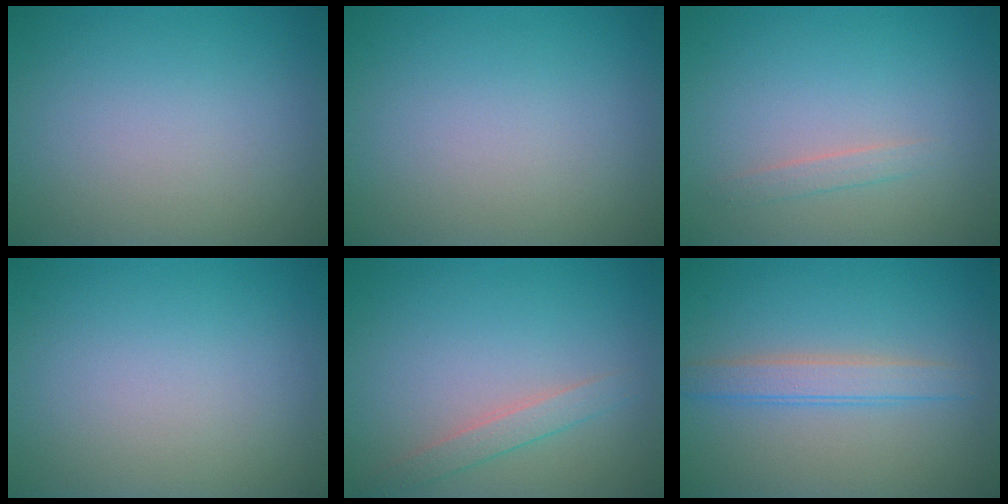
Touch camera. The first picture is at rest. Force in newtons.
{"total": 0.0}
{"total": 1.1, "press": 1.1, "slide": 0.0}
{"total": 0.0}
{"total": 1.7, "press": 1.7, "slide": 0.1}
{"total": 2.5, "press": 2.5, "slide": 0.1}